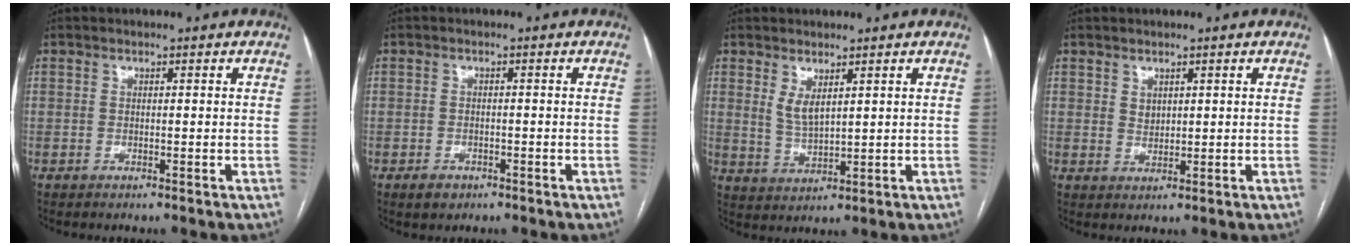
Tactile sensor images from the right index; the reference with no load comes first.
{"total": 2.4, "force": [-1.4, 1.6, 1.1], "torque": [-0.018, 0.001, -0.013]}
{"total": 3.6, "force": [1.9, 1.2, 2.8], "torque": [-0.059, -0.010, 0.047]}
{"total": 1.7, "force": [0.9, 1.2, 0.8], "torque": [-0.013, -0.005, 0.022]}